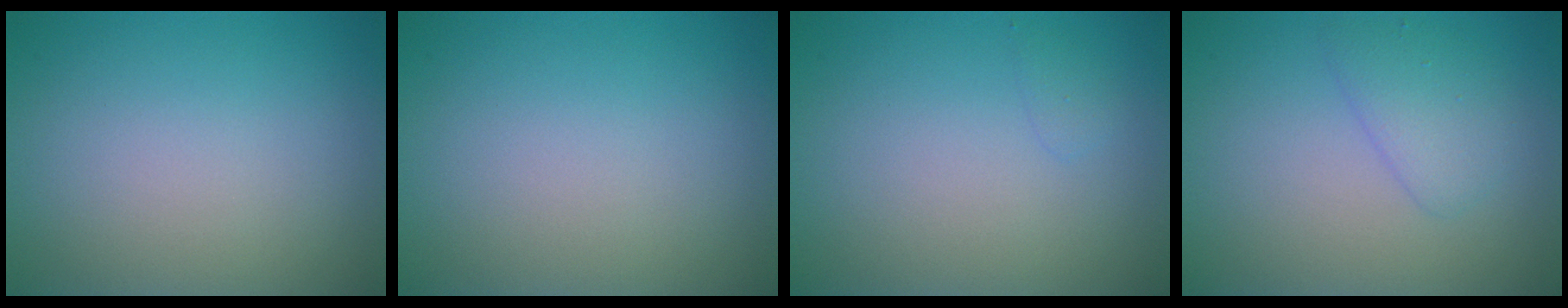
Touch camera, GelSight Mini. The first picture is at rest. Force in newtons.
{"total": 0.0}
{"total": 0.6, "press": 0.6, "slide": 0.1}
{"total": 2.2, "press": 2.2, "slide": 0.1}